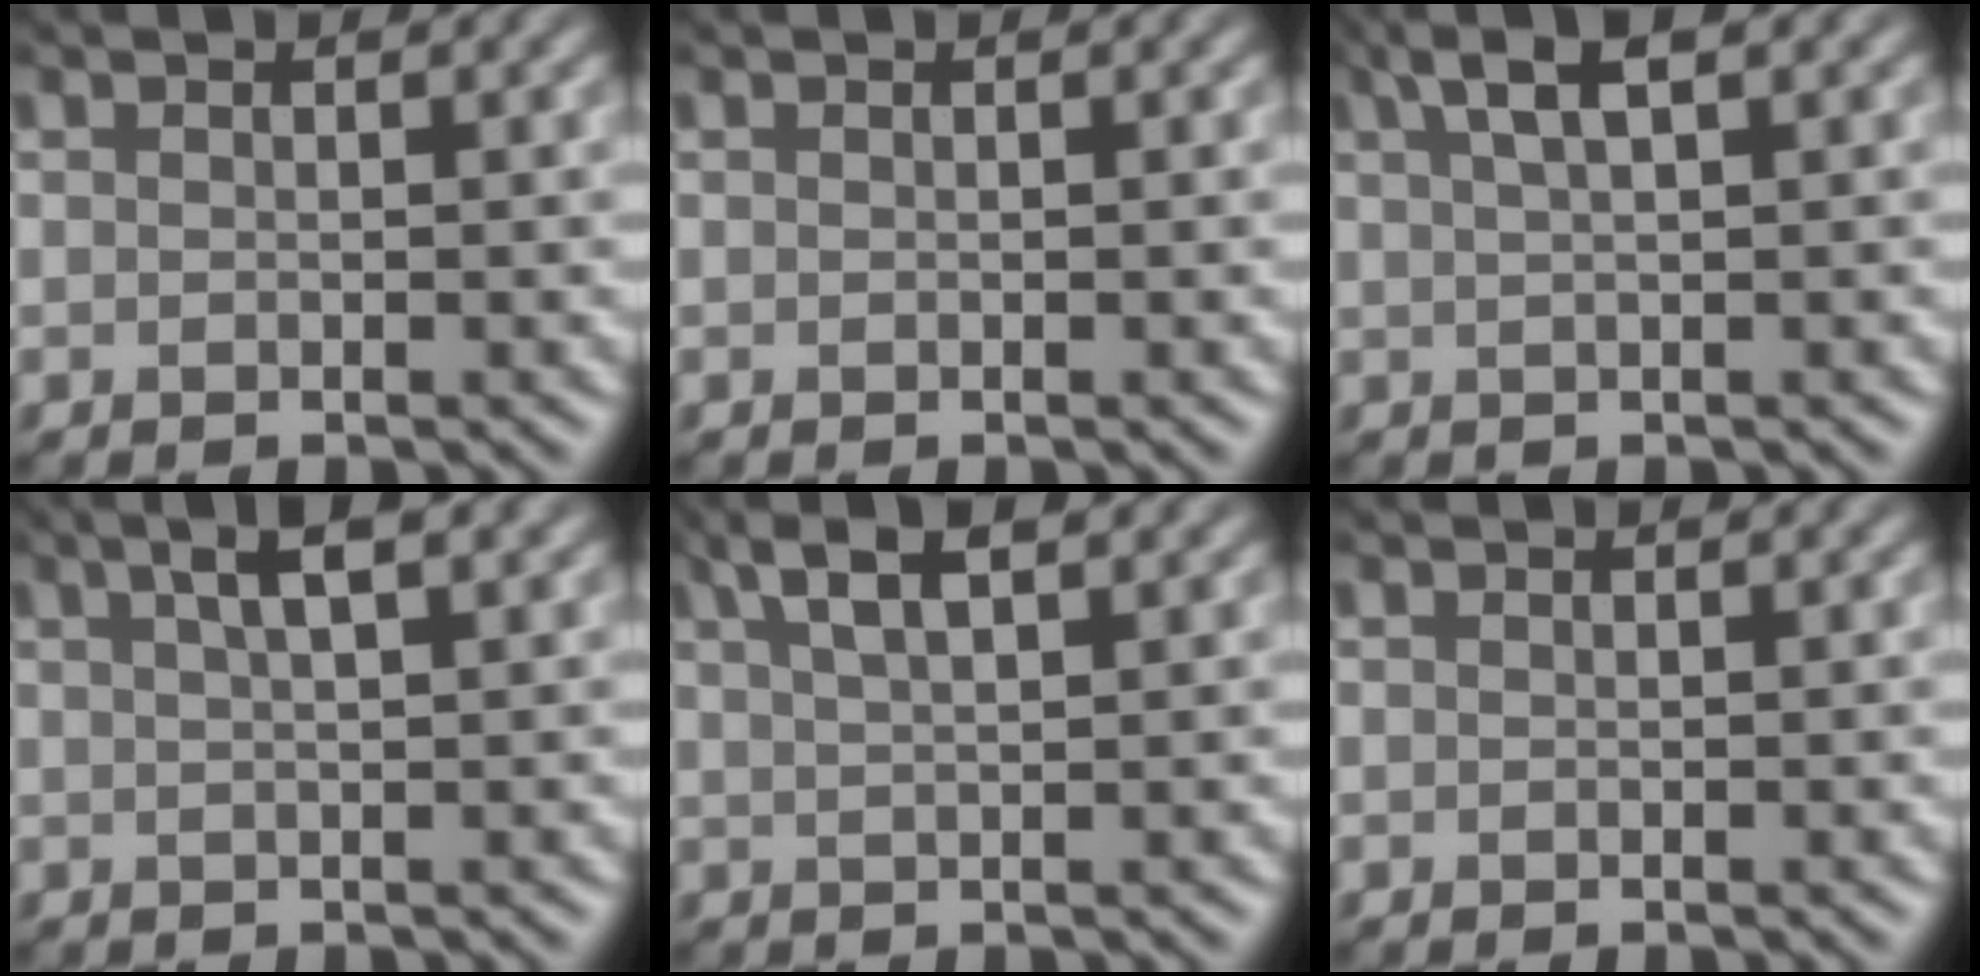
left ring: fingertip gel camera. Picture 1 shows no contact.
{"total": 0.0}
{"total": 2.7, "force": [1.5, 0.3, 2.2], "torque": [-0.033, 0.008, 0.028]}
{"total": 2.4, "force": [1.3, 0.1, 2.0], "torque": [-0.029, 0.008, 0.022]}
{"total": 3.1, "force": [2.0, 0.5, 2.3], "torque": [-0.040, 0.010, 0.039]}
{"total": 0.0}